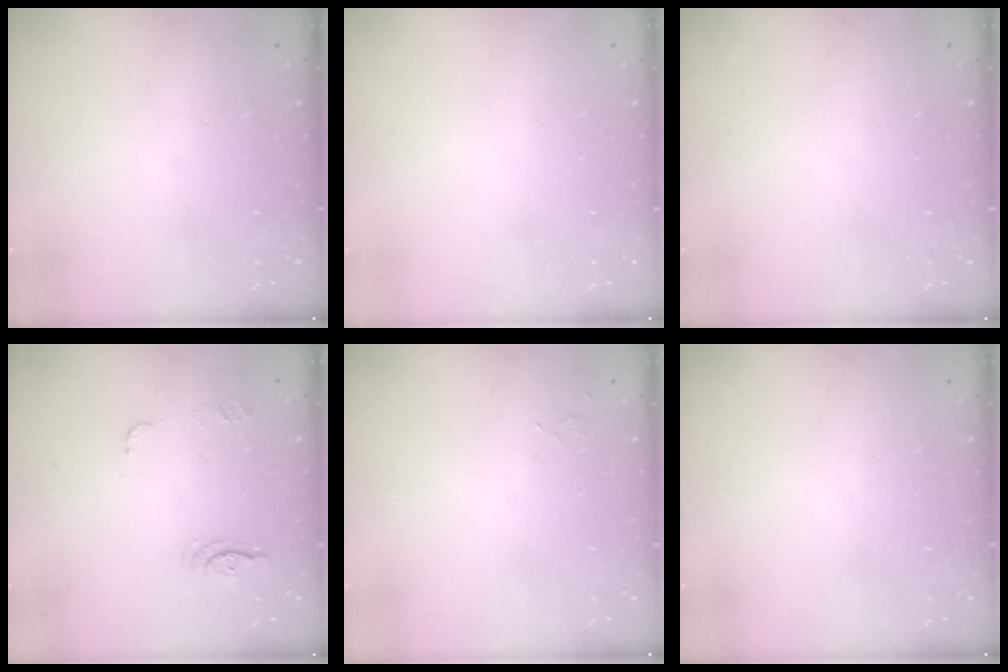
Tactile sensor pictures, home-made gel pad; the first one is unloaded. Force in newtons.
{"total": 0.0}
{"total": 0.0}
{"total": 6.0, "press": 6.0, "slide": 0.4}
{"total": 5.2, "press": 5.2, "slide": 0.4}
{"total": 0.0}